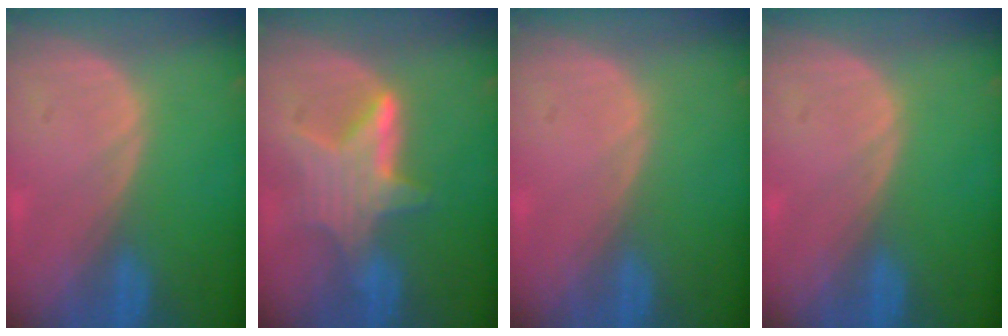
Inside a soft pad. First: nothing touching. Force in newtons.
{"total": 6.5, "press": 6.4, "slide": 1.0}
{"total": 0.0}
{"total": 0.0}